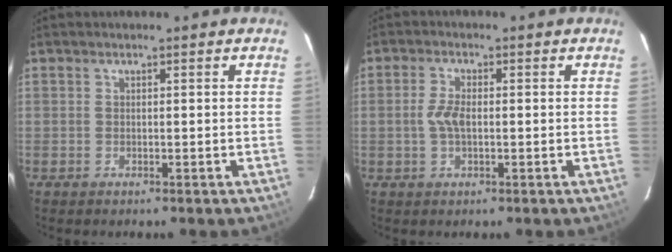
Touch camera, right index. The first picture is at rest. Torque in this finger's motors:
{"motor_torque": [0.44, 0.27, 0.14, 0.06]}